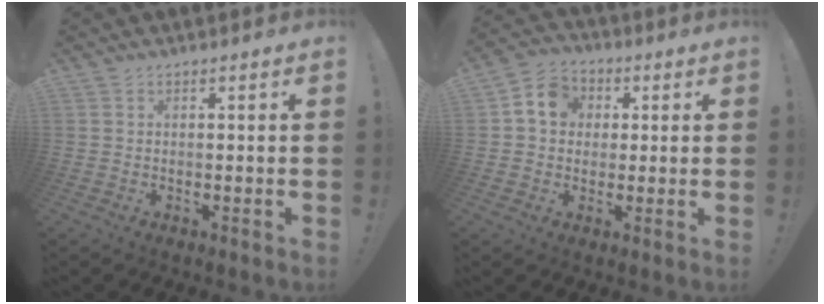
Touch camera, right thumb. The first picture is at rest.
{"total": 8.7, "force": [1.8, 7.6, 3.9], "torque": [-0.049, 0.008, 0.036]}